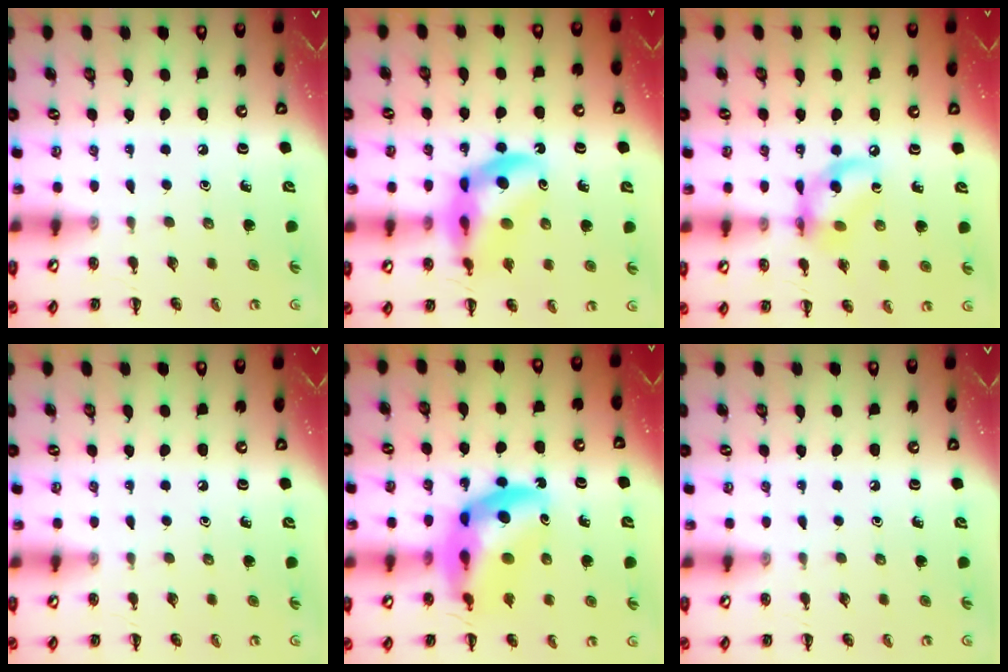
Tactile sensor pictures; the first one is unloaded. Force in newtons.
{"total": 12.0, "press": 11.6, "slide": 3.0}
{"total": 10.3, "press": 10.1, "slide": 2.3}
{"total": 0.0}
{"total": 15.6, "press": 15.0, "slide": 4.3}
{"total": 0.0}